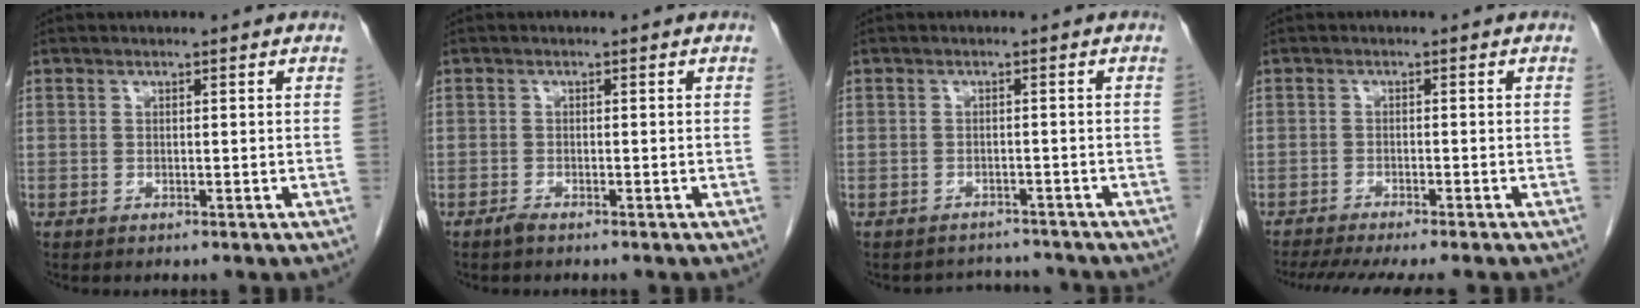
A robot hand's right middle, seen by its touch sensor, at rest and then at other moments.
{"total": 1.0, "force": [-0.8, 0.1, 0.5], "torque": [-0.015, -0.002, -0.016]}
{"total": 3.6, "force": [-3.3, 1.1, -0.8], "torque": [0.011, 0.010, -0.046]}
{"total": 11.3, "force": [-9.8, 0.7, 5.7], "torque": [-0.069, -0.017, -0.136]}